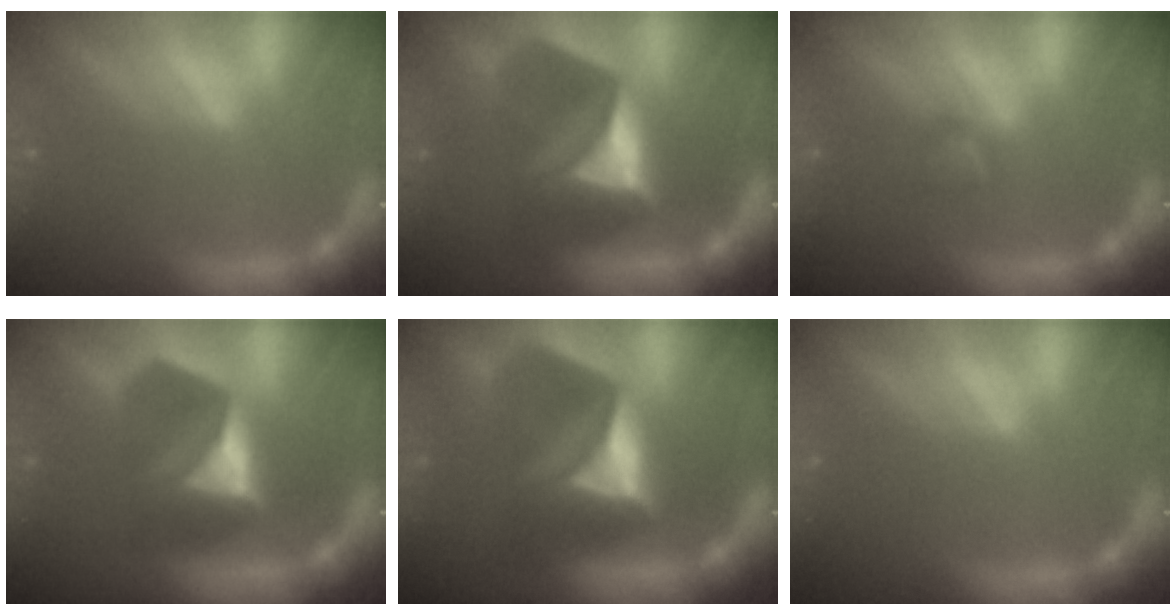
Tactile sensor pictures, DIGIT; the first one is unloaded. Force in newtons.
{"total": 8.5}
{"total": 1.4}
{"total": 6.9}
{"total": 9.0}
{"total": 0.0}